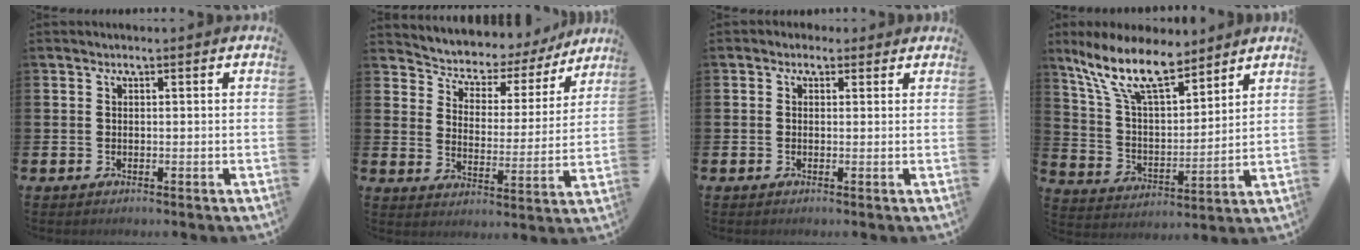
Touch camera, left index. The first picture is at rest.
{"total": 5.3, "force": [4.8, 2.3, 0.2], "torque": [-0.039, -0.044, 0.078]}
{"total": 1.0, "force": [0.5, 0.9, 0.1], "torque": [0.001, 0.007, 0.007]}
{"total": 12.3, "force": [9.5, 4.1, 6.7], "torque": [-0.155, -0.037, 0.172]}